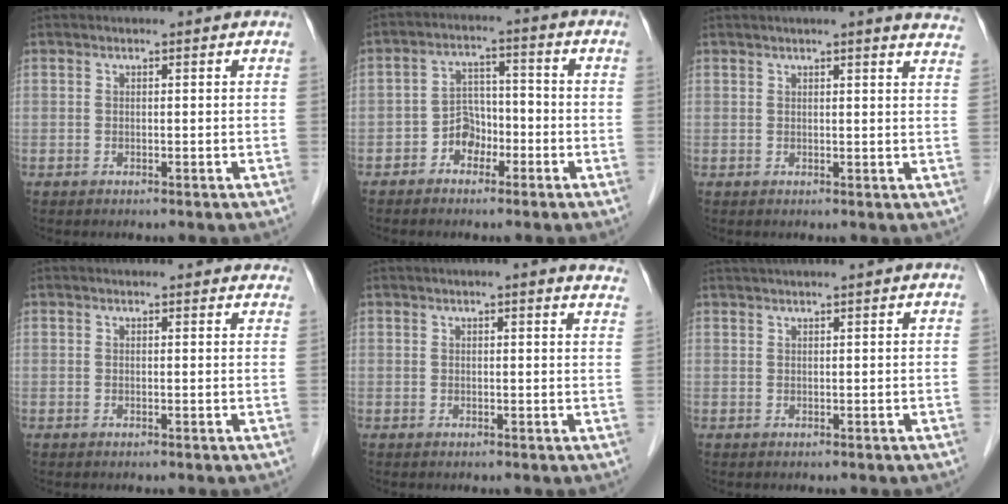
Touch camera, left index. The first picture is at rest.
{"total": 4.9, "force": [-2.5, 3.4, 2.4], "torque": [-0.038, 0.019, -0.047]}
{"total": 9.4, "force": [8.3, 0.2, 4.4], "torque": [-0.044, -0.007, 0.071]}
{"total": 9.6, "force": [9.1, 1.9, 2.5], "torque": [-0.013, 0.016, 0.086]}
{"total": 8.4, "force": [7.4, 0.2, 4.0], "torque": [-0.040, -0.003, 0.061]}
{"total": 6.0, "force": [5.2, -1.0, 2.7], "torque": [-0.034, 0.031, 0.074]}